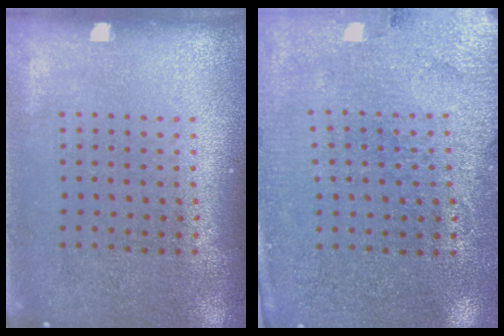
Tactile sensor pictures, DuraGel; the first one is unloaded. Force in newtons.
{"total": 3.1, "press": 2.8, "slide": 1.2}